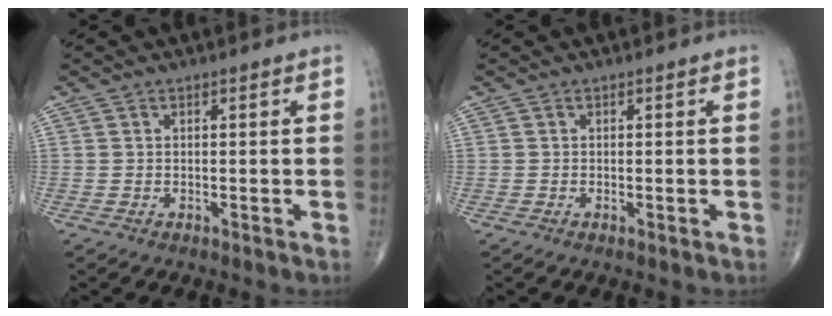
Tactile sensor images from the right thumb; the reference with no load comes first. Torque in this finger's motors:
{"motor_torque": [0.78, 0.53, -0.06, -0.15, -0.01]}